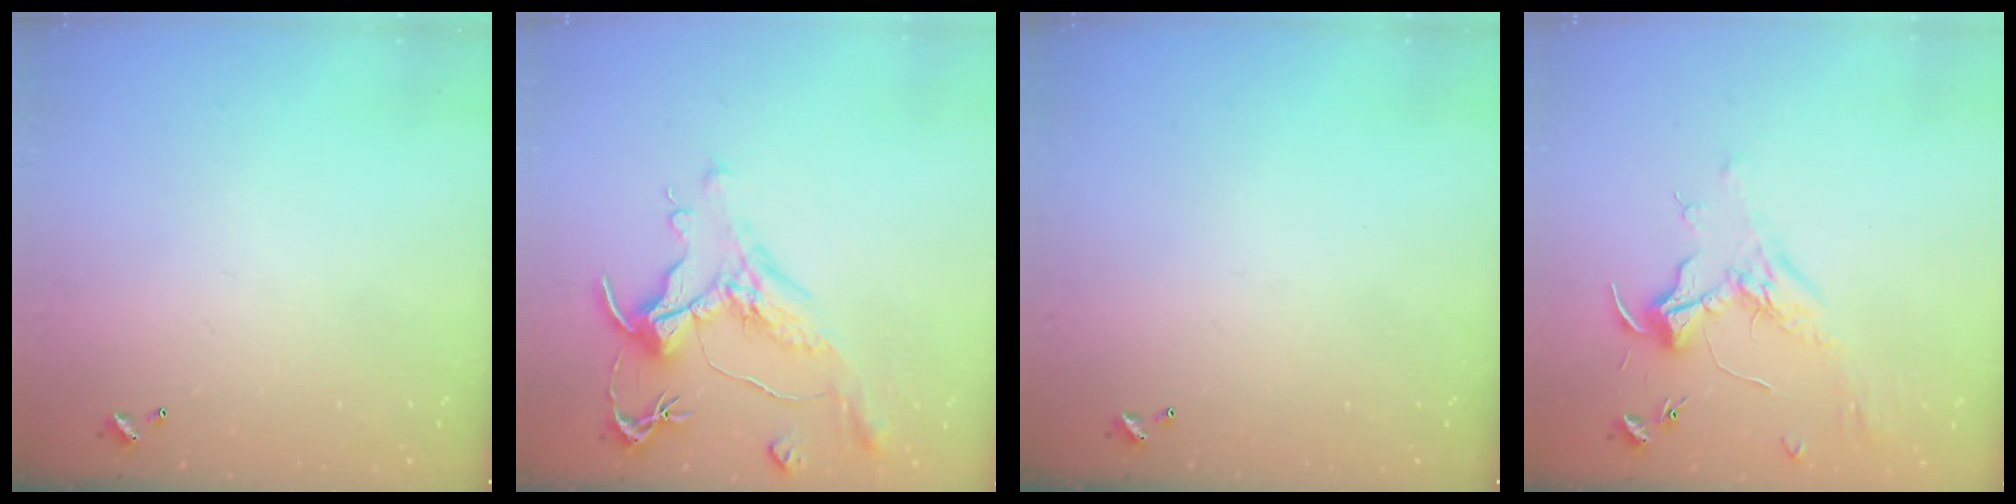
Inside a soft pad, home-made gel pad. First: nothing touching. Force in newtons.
{"total": 1.1, "press": 0.2, "slide": 1.1}
{"total": 0.0}
{"total": 1.9, "press": 1.7, "slide": 0.7}